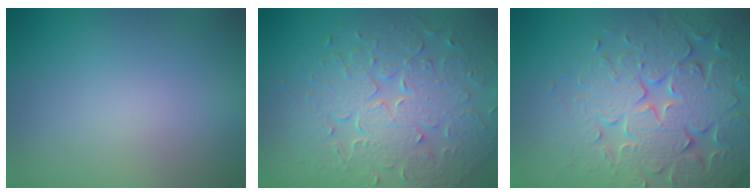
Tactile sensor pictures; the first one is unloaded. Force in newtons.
{"total": 8.0, "press": 5.8, "slide": 5.5}
{"total": 7.6, "press": 7.5, "slide": 1.6}